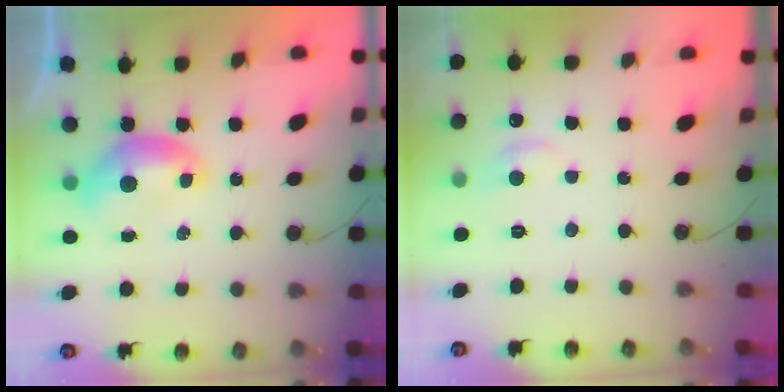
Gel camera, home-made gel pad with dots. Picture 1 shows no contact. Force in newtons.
{"total": 0.9, "press": 0.4, "slide": 0.8}